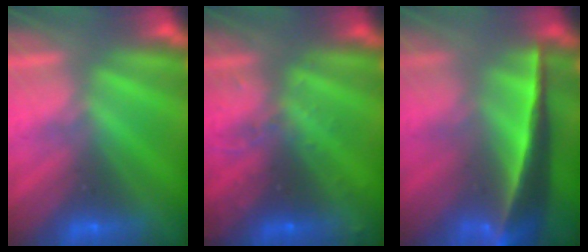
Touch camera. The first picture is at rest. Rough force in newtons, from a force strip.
{"total": 2.9}
{"total": 7.4}